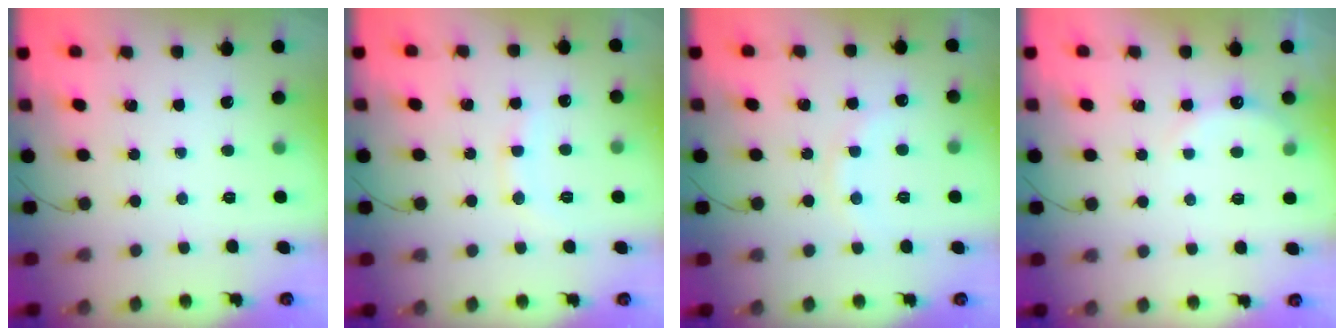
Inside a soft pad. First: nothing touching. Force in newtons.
{"total": 6.9, "press": 6.6, "slide": 1.9}
{"total": 8.4, "press": 8.3, "slide": 1.6}
{"total": 5.0, "press": 4.8, "slide": 1.5}